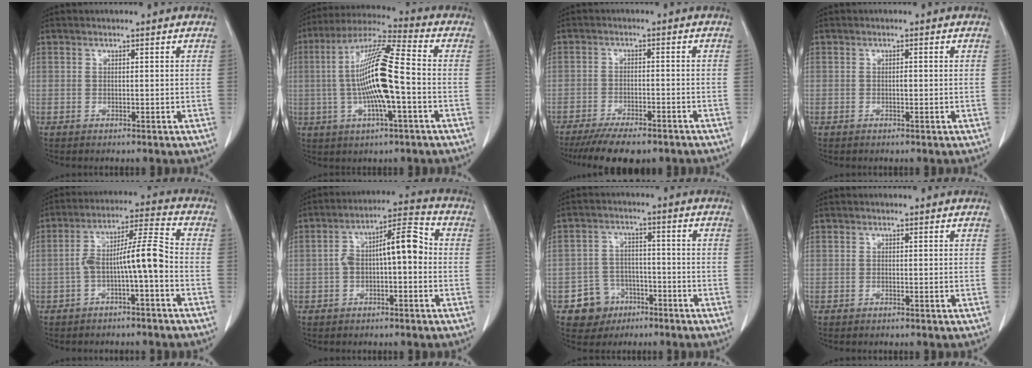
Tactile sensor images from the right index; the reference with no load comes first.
{"total": 14.7, "force": [-1.5, 1.3, 14.5], "torque": [-0.282, 0.008, -0.032]}
{"total": 10.3, "force": [-8.2, 3.0, 5.4], "torque": [-0.074, -0.009, -0.122]}
{"total": 0.8, "force": [-0.1, 0.3, 0.7], "torque": [-0.014, 0.000, -0.002]}
{"total": 8.8, "force": [-2.4, 0.7, 8.4], "torque": [-0.150, 0.034, -0.042]}
{"total": 9.0, "force": [-0.6, 2.9, 8.5], "torque": [-0.148, 0.044, -0.010]}
{"total": 6.3, "force": [-3.3, 5.3, 0.8], "torque": [-0.008, 0.013, -0.046]}
{"total": 0.0}